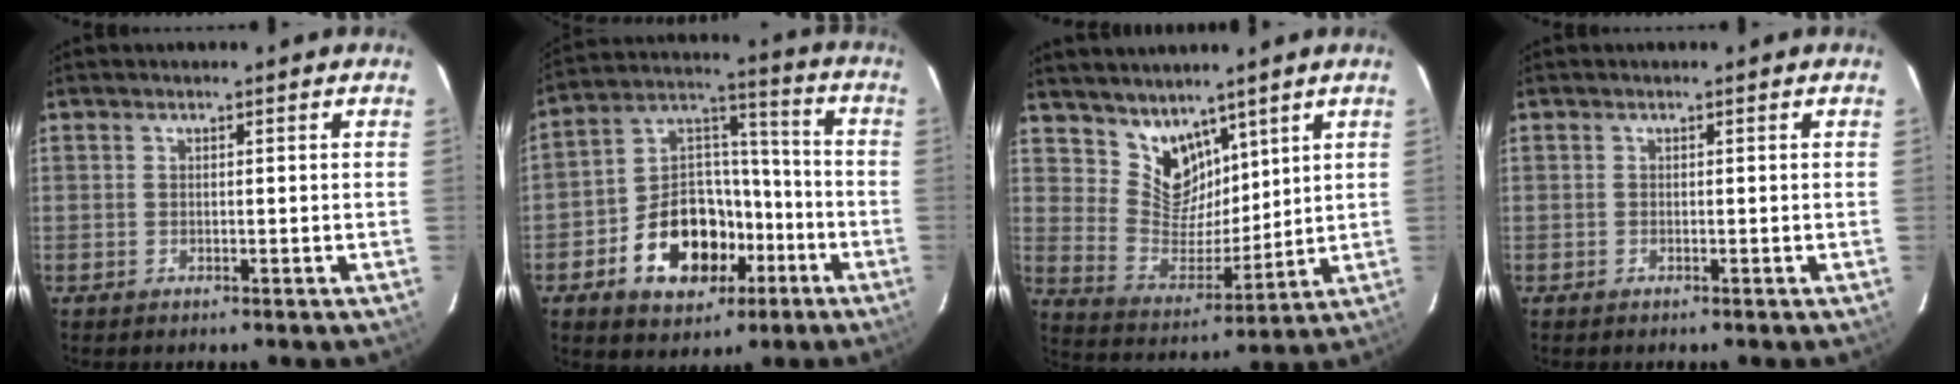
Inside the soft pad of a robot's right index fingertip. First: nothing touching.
{"total": 16.6, "force": [-6.7, 11.8, 9.6], "torque": [-0.196, 0.043, -0.096]}
{"total": 10.0, "force": [7.2, 6.1, 3.3], "torque": [-0.055, -0.002, 0.150]}
{"total": 0.0}